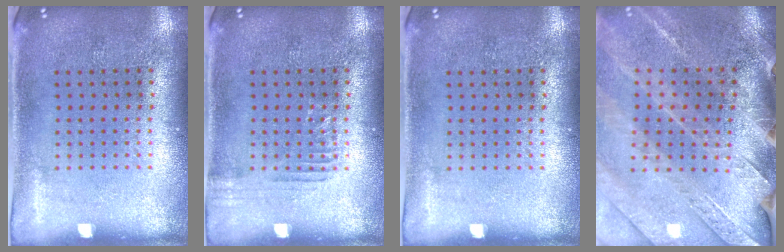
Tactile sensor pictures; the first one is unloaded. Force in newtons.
{"total": 1.2, "press": 1.2, "slide": 0.3}
{"total": 0.0}
{"total": 2.9, "press": 2.9, "slide": 0.4}